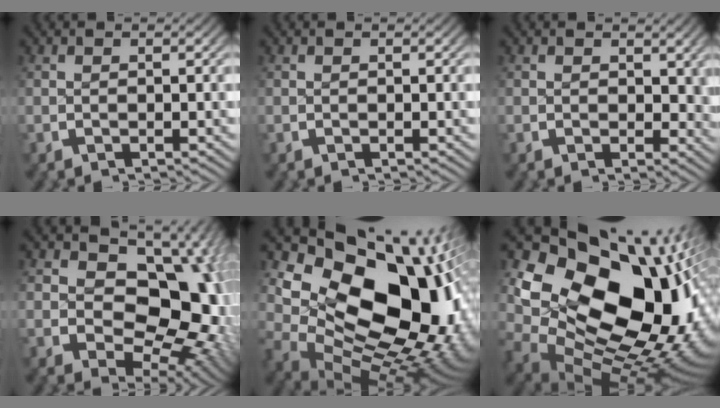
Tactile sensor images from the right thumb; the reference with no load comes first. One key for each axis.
{"total": 0.0}
{"total": 2.0, "fx": 1.1, "fy": 1.0, "fz": 1.3, "tx": -0.004, "ty": -0.008, "tz": 0.021}
{"total": 16.1, "fx": -0.2, "fy": 10.8, "fz": 12.0, "tx": -0.190, "ty": -0.056, "tz": 0.023}
{"total": 24.0, "fx": 0.4, "fy": 15.7, "fz": 18.0, "tx": -0.314, "ty": -0.050, "tz": 0.030}
{"total": 26.7, "fx": 0.3, "fy": 18.0, "fz": 19.7, "tx": -0.350, "ty": -0.058, "tz": 0.029}